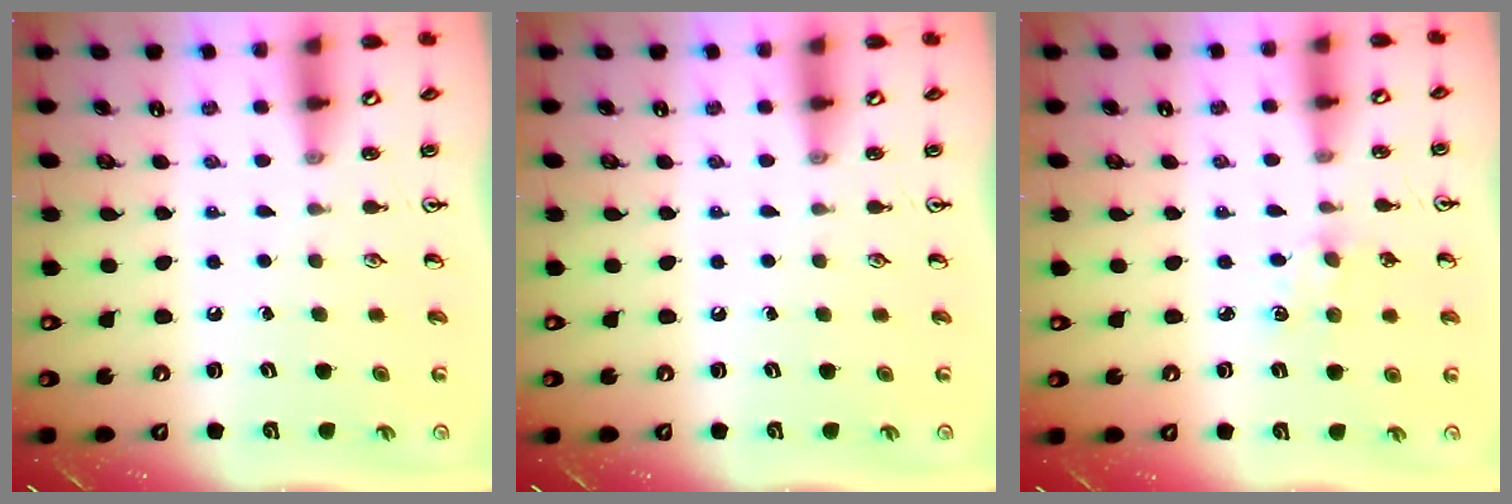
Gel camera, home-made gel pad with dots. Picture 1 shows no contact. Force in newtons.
{"total": 0.0}
{"total": 4.0, "press": 3.9, "slide": 0.5}